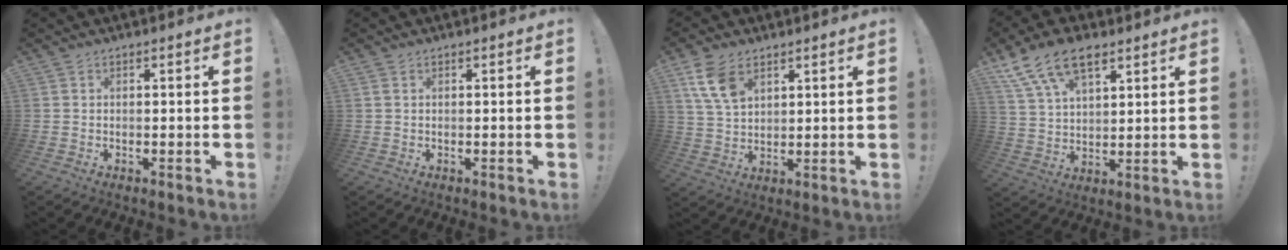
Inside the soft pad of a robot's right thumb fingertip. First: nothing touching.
{"total": 0.7, "force": [0.3, 0.5, 0.5], "torque": [-0.013, 0.005, 0.006]}
{"total": 9.6, "force": [5.1, 5.8, 5.7], "torque": [-0.112, -0.013, 0.101]}
{"total": 13.3, "force": [8.1, 6.6, 8.2], "torque": [-0.152, -0.035, 0.150]}